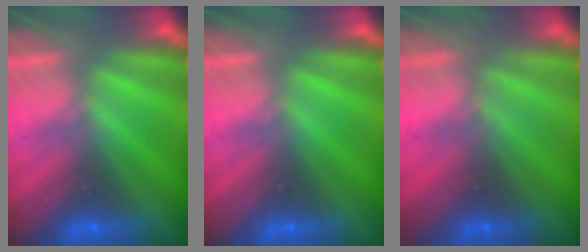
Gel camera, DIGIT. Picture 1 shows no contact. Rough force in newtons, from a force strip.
{"total": 0.0}
{"total": 4.7}